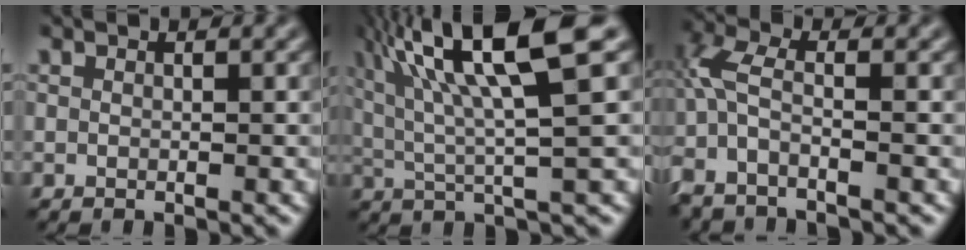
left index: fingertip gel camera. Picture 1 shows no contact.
{"total": 11.3, "force": [4.7, 2.0, 10.0], "torque": [-0.160, 0.022, 0.082]}
{"total": 4.6, "force": [-2.1, 1.5, 3.8], "torque": [-0.101, 0.000, -0.058]}